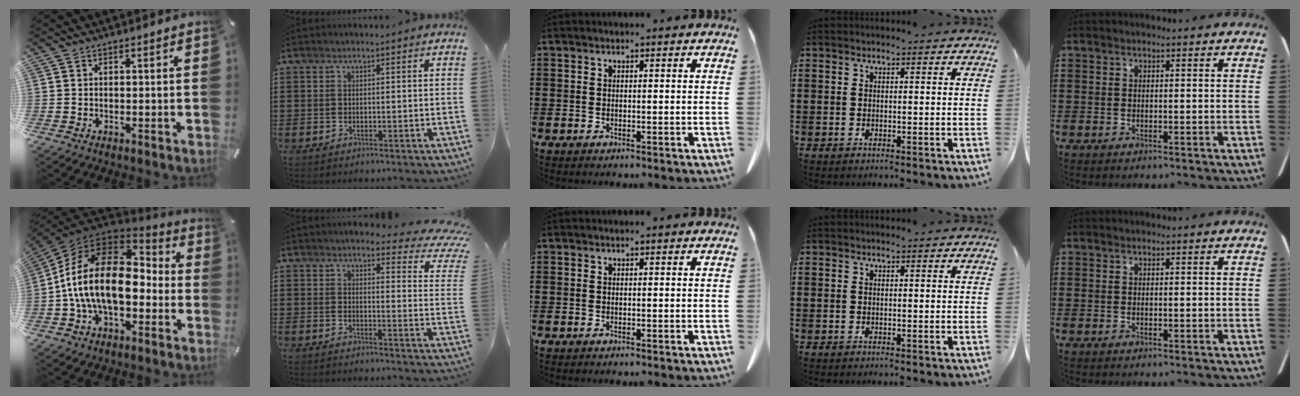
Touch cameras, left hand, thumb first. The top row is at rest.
{"thumb": {"total": 21.4, "force": [-1.9, 13.3, 16.7], "torque": [-0.327, 0.016, -0.032]}, "index": {"total": 4.9, "force": [4.1, 0.8, 2.5], "torque": [-0.045, -0.032, 0.065]}}